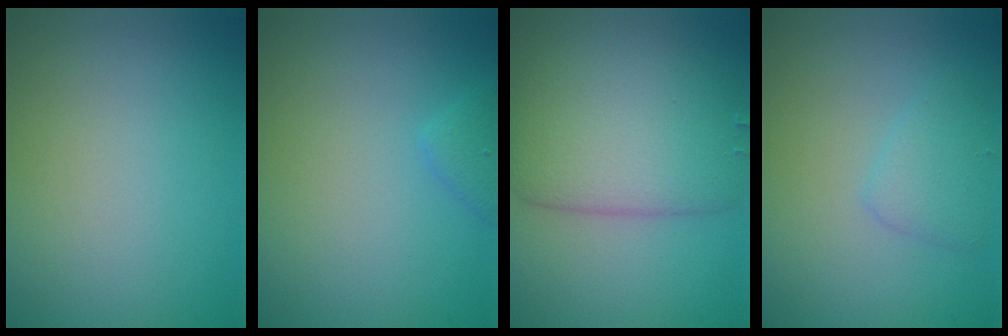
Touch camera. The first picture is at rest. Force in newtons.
{"total": 1.2, "press": 1.2, "slide": 0.1}
{"total": 7.0, "press": 7.0, "slide": 0.2}
{"total": 1.8, "press": 1.8, "slide": 0.1}